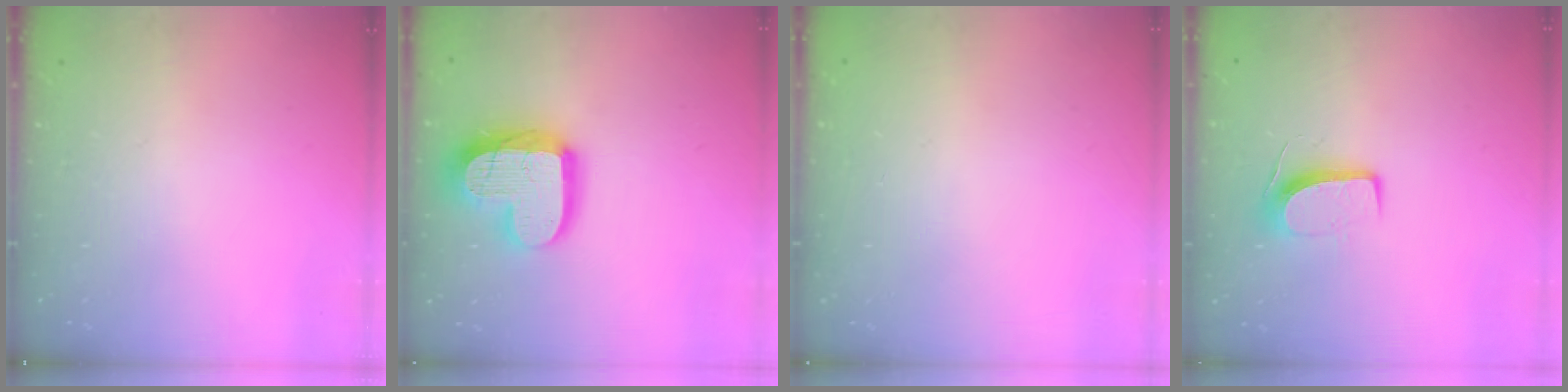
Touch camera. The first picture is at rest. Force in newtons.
{"total": 18.1, "press": 18.0, "slide": 1.5}
{"total": 0.0}
{"total": 7.6, "press": 7.6, "slide": 0.5}